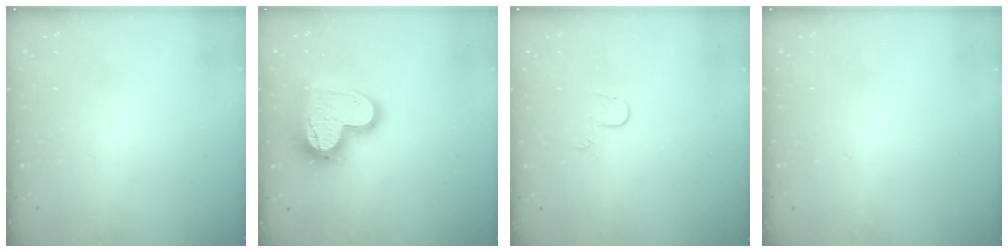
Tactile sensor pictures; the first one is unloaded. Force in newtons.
{"total": 17.9, "press": 17.9, "slide": 1.5}
{"total": 4.0, "press": 3.9, "slide": 0.3}
{"total": 0.0}